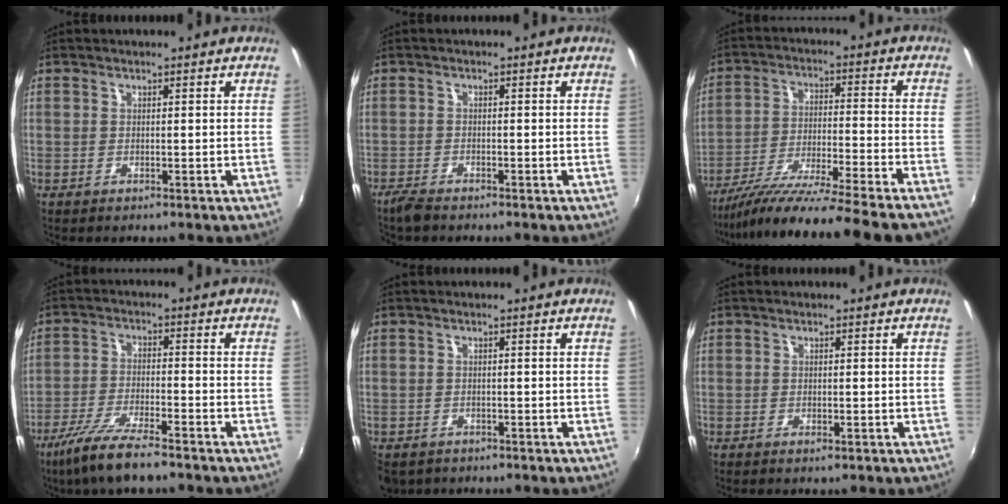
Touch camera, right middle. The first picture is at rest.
{"total": 2.7, "force": [-2.4, 0.5, 1.1], "torque": [-0.032, -0.008, -0.050]}
{"total": 23.5, "force": [-20.8, -2.4, 10.7], "torque": [-0.184, -0.072, -0.324]}
{"total": 10.5, "force": [-8.0, 1.3, 6.6], "torque": [-0.145, -0.025, -0.146]}
{"total": 4.6, "force": [-3.0, 3.0, 1.9], "torque": [-0.051, -0.014, -0.045]}
{"total": 0.8, "force": [-0.5, 0.3, 0.6], "torque": [-0.008, -0.001, -0.007]}